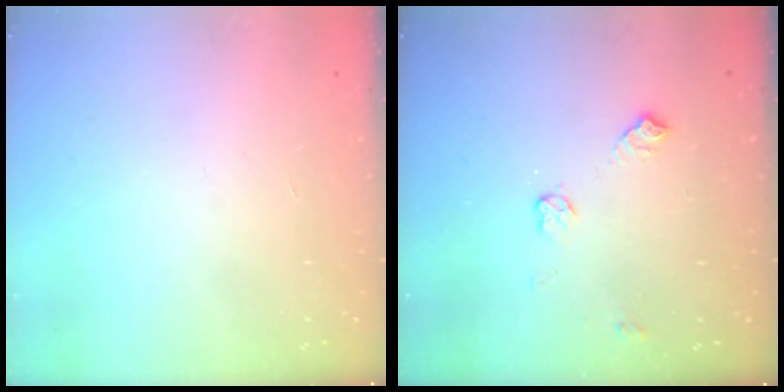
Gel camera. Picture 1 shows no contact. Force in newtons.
{"total": 7.3, "press": 7.3, "slide": 0.8}